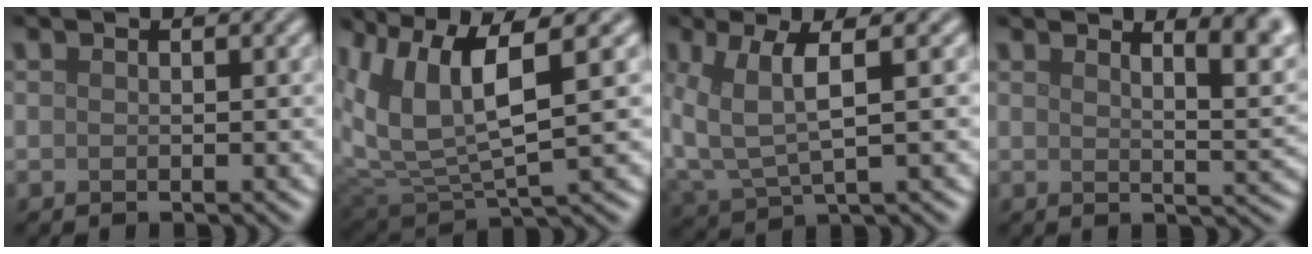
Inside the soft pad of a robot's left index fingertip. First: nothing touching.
{"total": 8.0, "force": [3.4, 2.6, 6.7], "torque": [-0.153, -0.001, 0.070]}
{"total": 5.1, "force": [1.2, 1.8, 4.6], "torque": [-0.117, -0.002, 0.031]}
{"total": 6.5, "force": [3.9, 2.2, 4.7], "torque": [-0.028, 0.017, 0.046]}